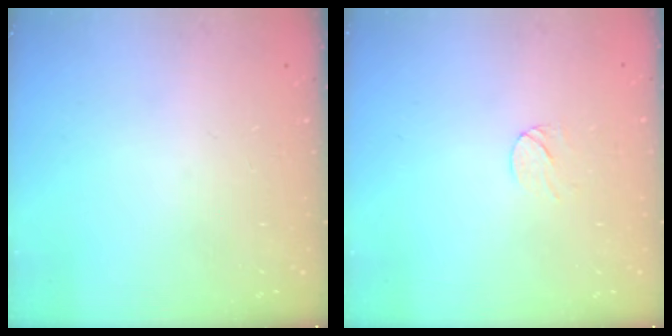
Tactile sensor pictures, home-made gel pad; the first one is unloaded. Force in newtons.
{"total": 5.1, "press": 5.1, "slide": 0.5}